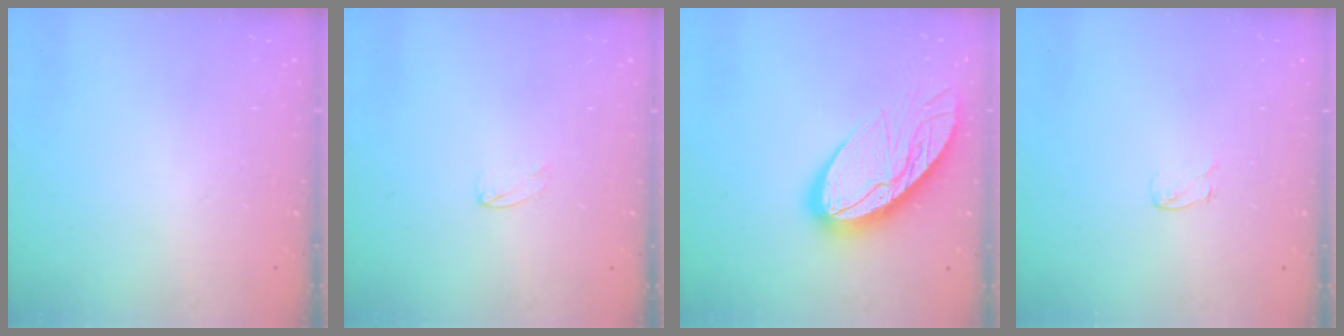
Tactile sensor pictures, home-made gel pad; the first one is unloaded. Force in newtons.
{"total": 2.7, "press": 2.7, "slide": 0.2}
{"total": 16.0, "press": 15.9, "slide": 1.5}
{"total": 3.0, "press": 3.0, "slide": 0.3}